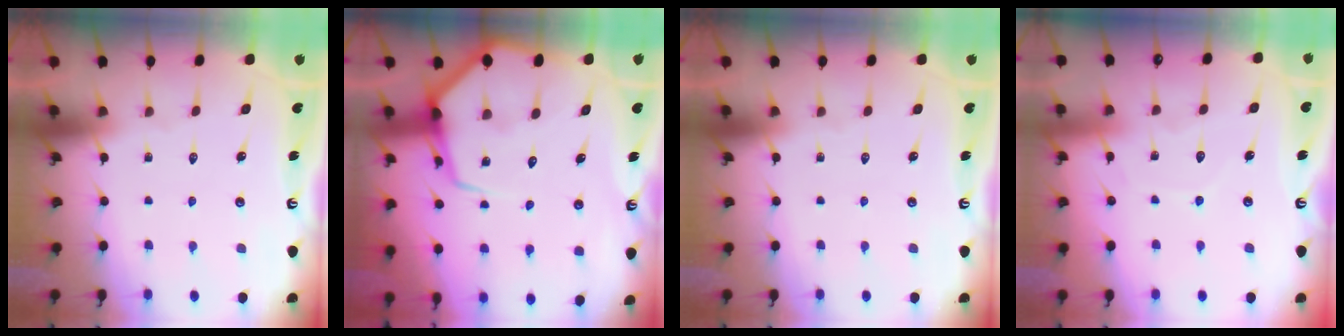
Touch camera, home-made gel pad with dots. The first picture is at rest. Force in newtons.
{"total": 9.5, "press": 9.5, "slide": 1.0}
{"total": 0.0}
{"total": 6.4, "press": 6.3, "slide": 0.6}